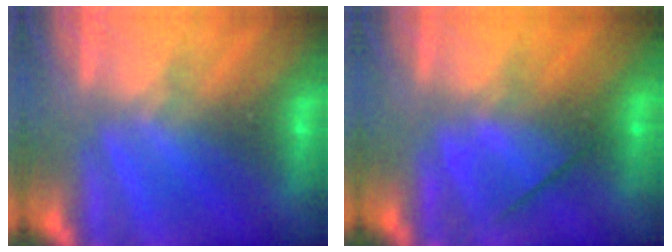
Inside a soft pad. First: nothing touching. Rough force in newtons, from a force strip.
{"total": 2.6}